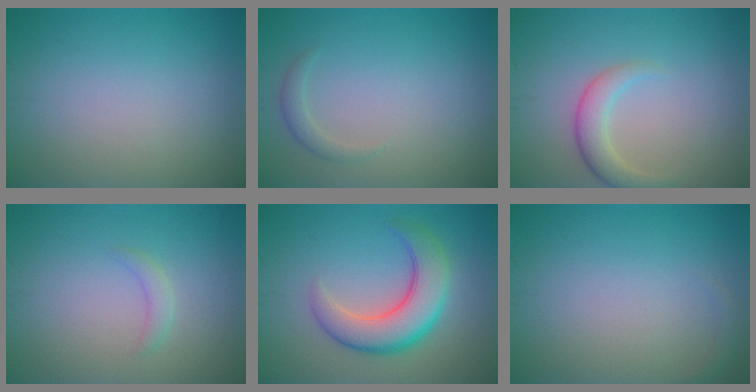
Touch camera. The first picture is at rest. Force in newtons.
{"total": 1.2, "press": 1.2, "slide": 0.1}
{"total": 2.8, "press": 2.8, "slide": 0.1}
{"total": 1.1, "press": 1.1, "slide": 0.1}
{"total": 6.6, "press": 6.5, "slide": 0.5}
{"total": 0.6, "press": 0.6, "slide": 0.1}